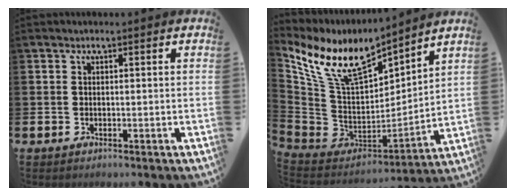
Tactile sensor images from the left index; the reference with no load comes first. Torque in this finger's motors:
{"motor_torque": [2.10, -0.02, 0.25, 0.21]}